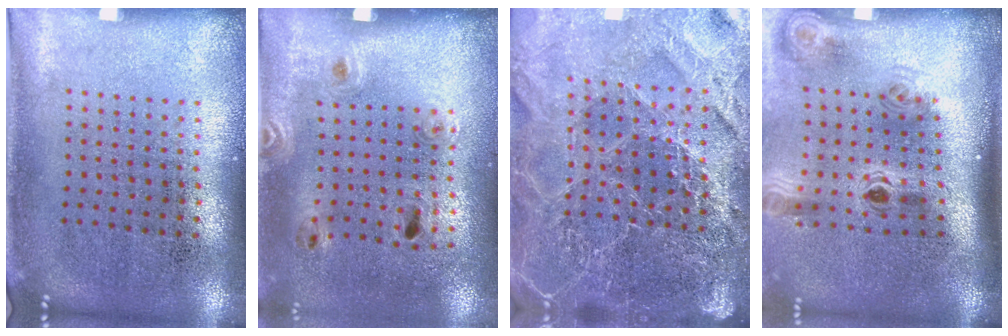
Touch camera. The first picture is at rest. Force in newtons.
{"total": 1.5, "press": 0.8, "slide": 1.3}
{"total": 4.8, "press": 4.4, "slide": 2.0}
{"total": 2.1, "press": 1.4, "slide": 1.5}